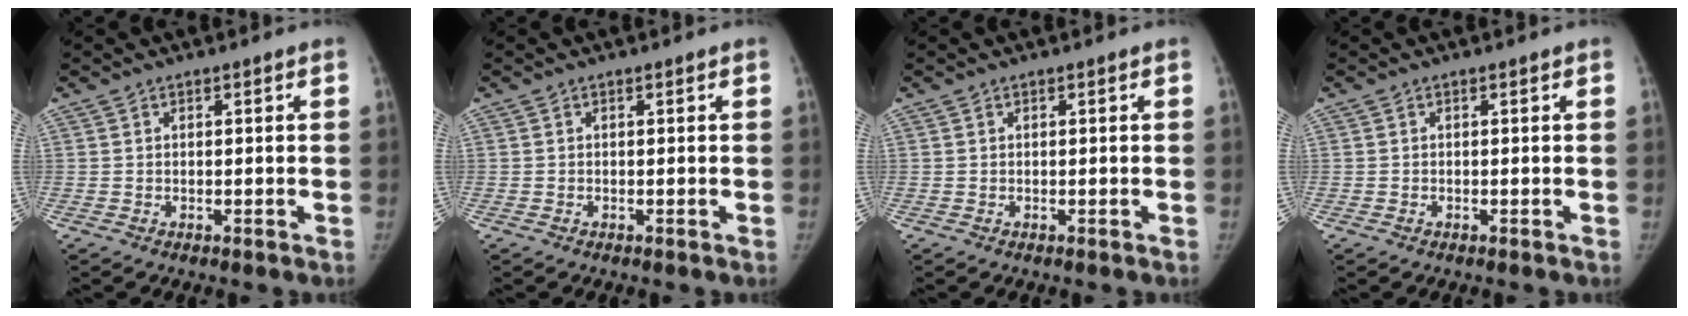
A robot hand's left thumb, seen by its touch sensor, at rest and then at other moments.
{"total": 0.0}
{"total": 0.0}
{"total": 0.0}